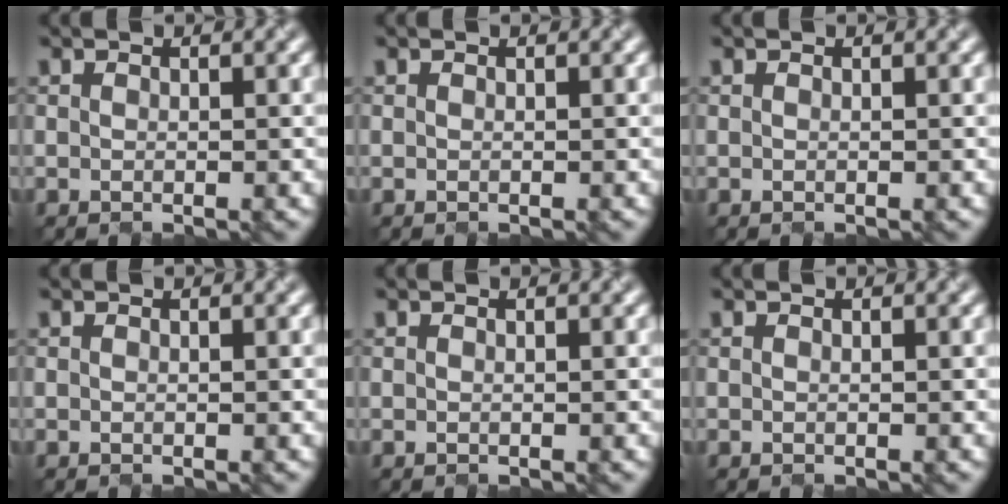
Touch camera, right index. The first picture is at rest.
{"total": 0.0}
{"total": 0.0}
{"total": 0.0}
{"total": 0.0}
{"total": 0.0}